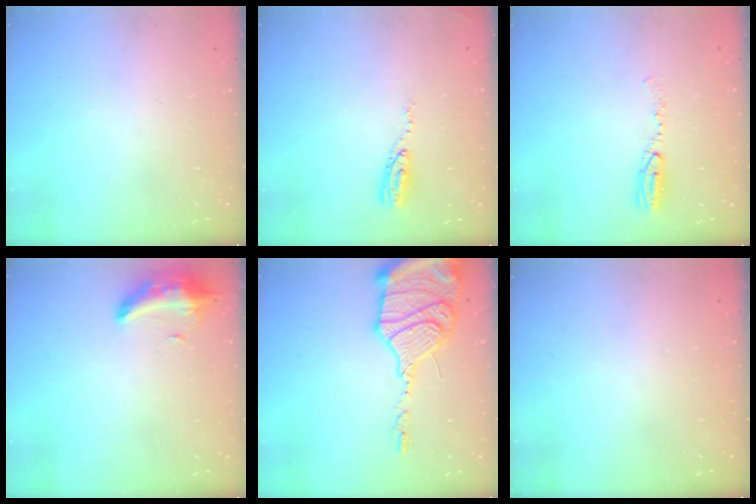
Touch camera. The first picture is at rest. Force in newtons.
{"total": 5.9, "press": 5.9, "slide": 0.4}
{"total": 6.3, "press": 6.0, "slide": 1.7}
{"total": 12.2, "press": 9.7, "slide": 7.4}
{"total": 20.5, "press": 19.8, "slide": 5.4}
{"total": 0.0}